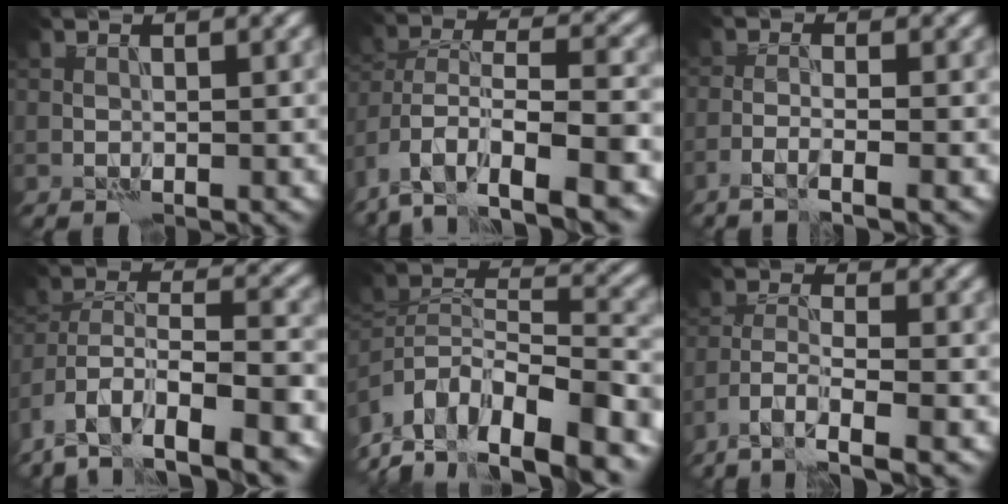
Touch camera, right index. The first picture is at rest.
{"total": 11.8, "force": [-7.4, 5.4, 7.5], "torque": [-0.127, 0.019, -0.107]}
{"total": 2.3, "force": [-1.6, 0.1, 1.7], "torque": [-0.025, 0.002, -0.041]}
{"total": 14.0, "force": [-10.1, 5.9, 7.8], "torque": [-0.120, 0.011, -0.143]}
{"total": 13.2, "force": [-9.1, 5.5, 7.9], "torque": [-0.132, 0.031, -0.135]}
{"total": 5.0, "force": [-3.7, 0.9, 3.2], "torque": [-0.059, -0.004, -0.073]}